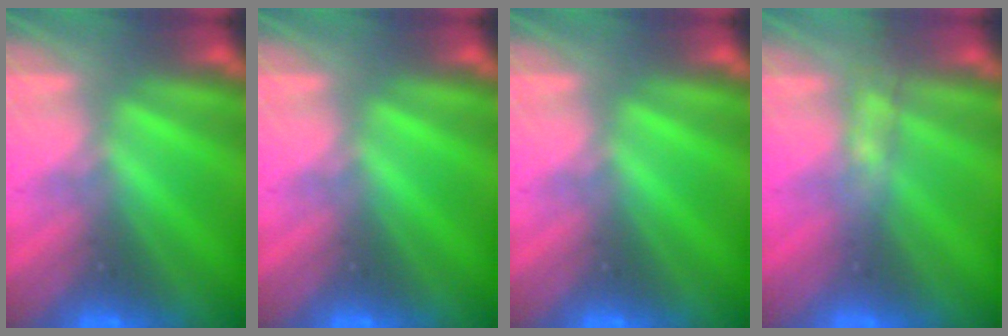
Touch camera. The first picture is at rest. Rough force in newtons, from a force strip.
{"total": 0.0}
{"total": 0.0}
{"total": 2.7}